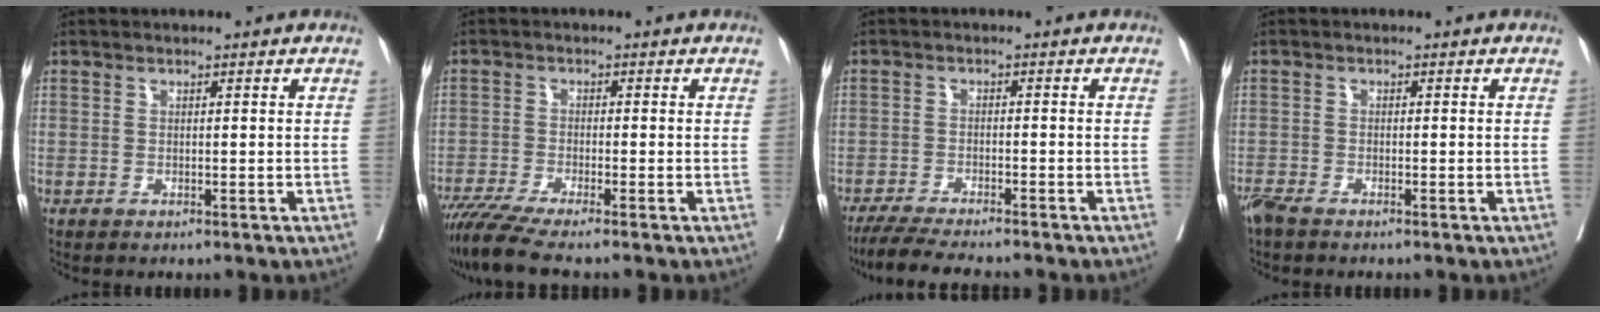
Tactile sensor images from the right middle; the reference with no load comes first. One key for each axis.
{"total": 6.4, "fx": -5.4, "fy": -0.7, "fz": 3.5, "tx": -0.055, "ty": -0.020, "tz": -0.095}
{"total": 8.7, "fx": -7.6, "fy": 0.5, "fz": 4.1, "tx": -0.062, "ty": -0.021, "tz": -0.123}
{"total": 2.4, "fx": -2.1, "fy": 0.5, "fz": 1.0, "tx": -0.023, "ty": -0.007, "tz": -0.042}